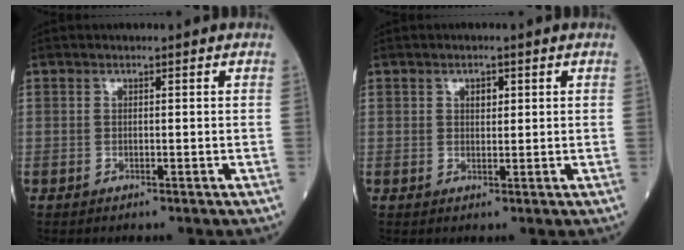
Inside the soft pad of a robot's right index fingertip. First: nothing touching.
{"total": 1.6, "force": [0.6, 1.0, 1.1], "torque": [-0.014, -0.001, 0.010]}